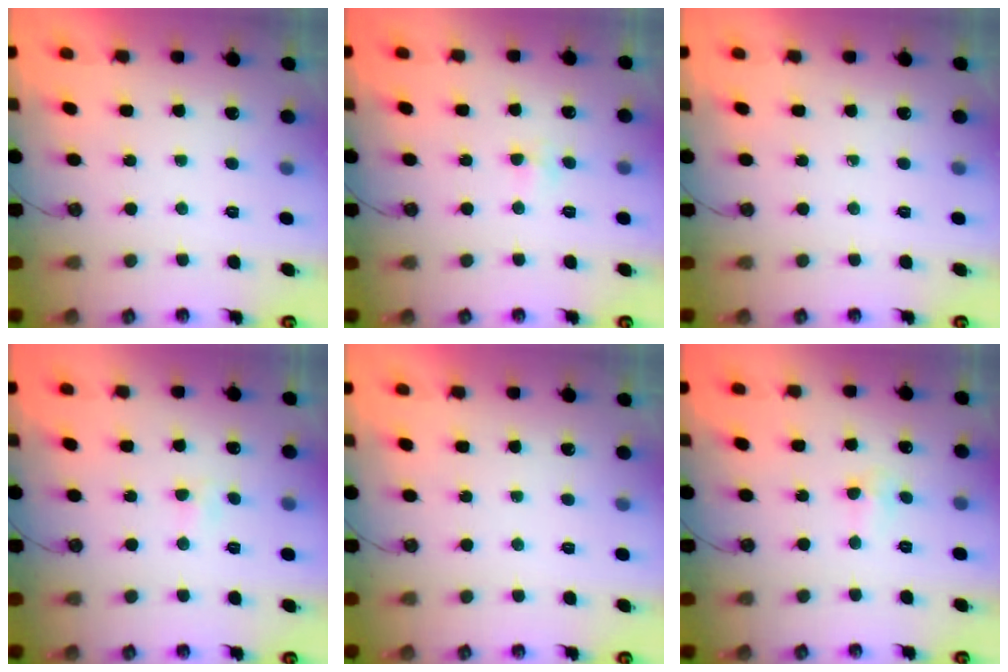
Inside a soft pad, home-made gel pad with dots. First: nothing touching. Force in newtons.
{"total": 2.8, "press": 2.7, "slide": 0.5}
{"total": 0.0}
{"total": 2.9, "press": 2.9, "slide": 0.4}
{"total": 0.0}
{"total": 4.5, "press": 2.7, "slide": 3.6}